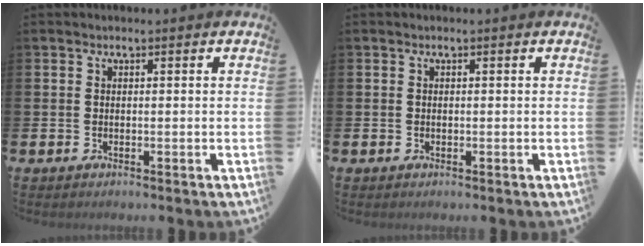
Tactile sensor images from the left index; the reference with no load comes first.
{"total": 0.0}